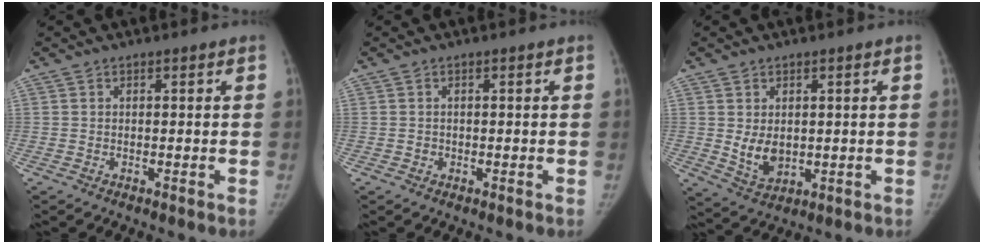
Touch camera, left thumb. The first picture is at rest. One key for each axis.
{"total": 0.8, "fx": -0.2, "fy": 0.8, "fz": 0.1, "tx": 0.004, "ty": 0.003, "tz": -0.004}
{"total": 5.7, "fx": 0.4, "fy": 4.1, "fz": 3.9, "tx": -0.052, "ty": -0.017, "tz": 0.023}